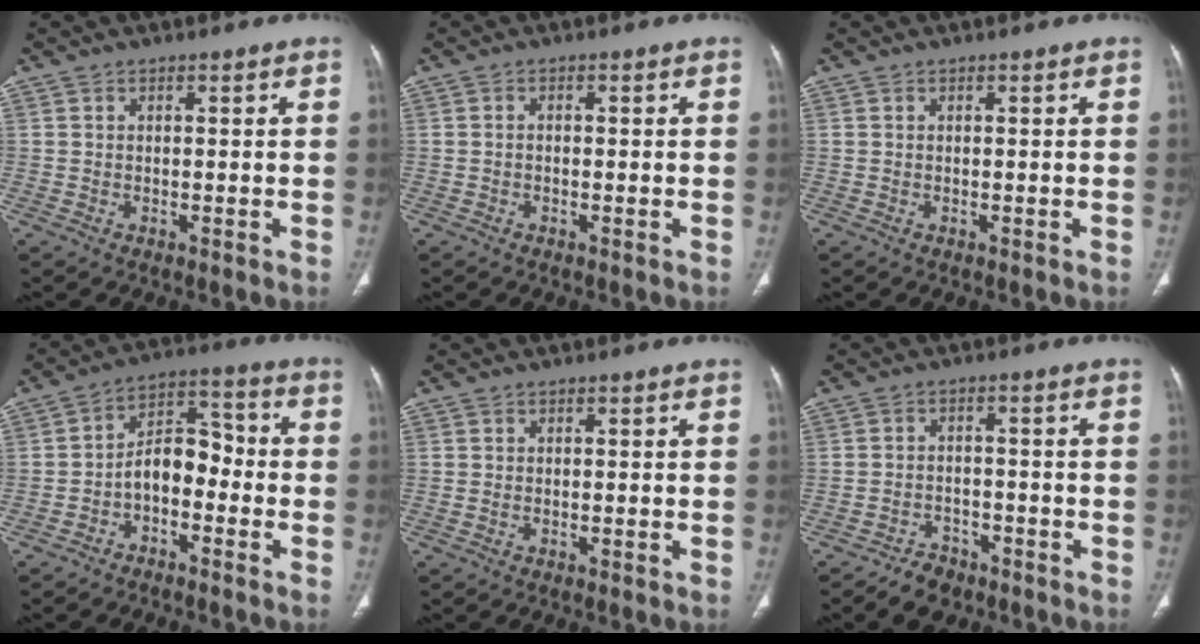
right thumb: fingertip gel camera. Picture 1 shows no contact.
{"total": 0.7, "force": [-0.2, 0.4, 0.4], "torque": [-0.006, 0.001, -0.007]}
{"total": 0.0}
{"total": 8.4, "force": [-2.8, 5.3, 5.9], "torque": [-0.074, 0.048, -0.058]}
{"total": 0.0}
{"total": 5.0, "force": [-3.8, 2.9, 1.4], "torque": [-0.022, 0.021, -0.061]}